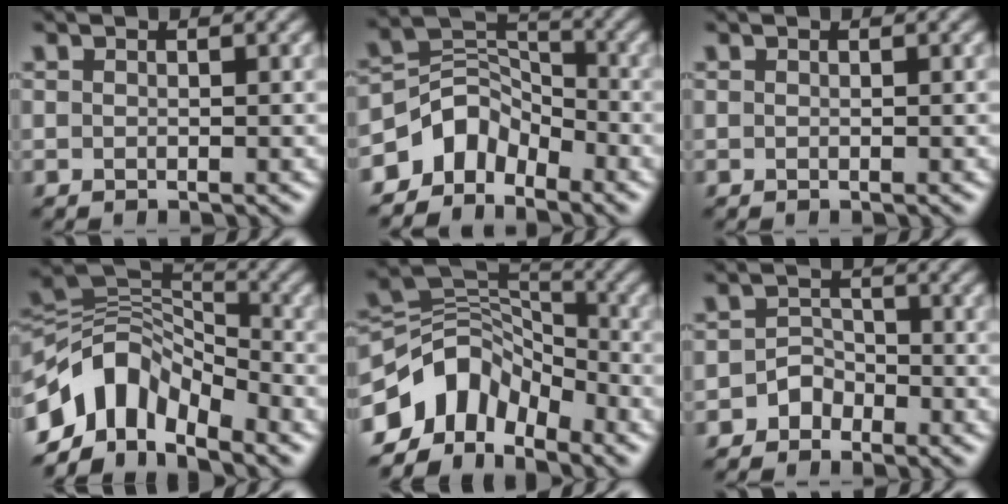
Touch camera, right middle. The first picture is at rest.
{"total": 4.9, "force": [-3.6, 3.0, 1.5], "torque": [-0.013, 0.008, -0.076]}
{"total": 0.0}
{"total": 9.2, "force": [-5.3, 5.1, 5.5], "torque": [-0.089, 0.009, -0.107]}
{"total": 7.7, "force": [-4.5, 5.0, 3.7], "torque": [-0.055, 0.010, -0.095]}
{"total": 1.9, "force": [-1.3, 1.4, 0.3], "torque": [0.000, 0.012, -0.027]}